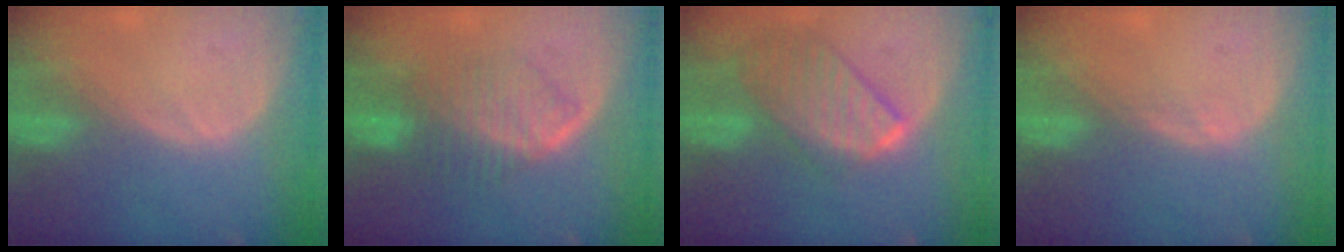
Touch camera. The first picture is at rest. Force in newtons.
{"total": 6.7, "press": 6.7, "slide": 0.7}
{"total": 9.7, "press": 8.4, "slide": 4.9}
{"total": 0.8, "press": 0.6, "slide": 0.5}